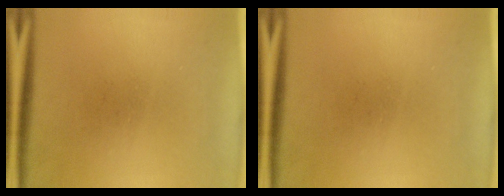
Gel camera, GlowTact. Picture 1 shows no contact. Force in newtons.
{"total": 0.0}